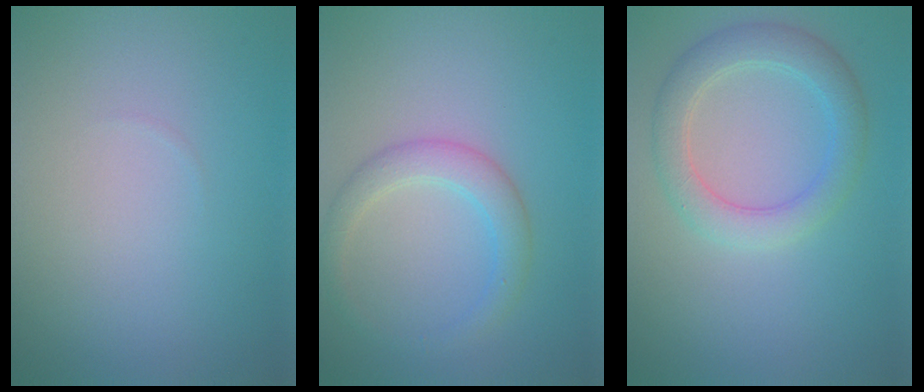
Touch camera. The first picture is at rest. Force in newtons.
{"total": 2.8, "press": 2.8, "slide": 0.2}
{"total": 3.8, "press": 3.8, "slide": 0.1}